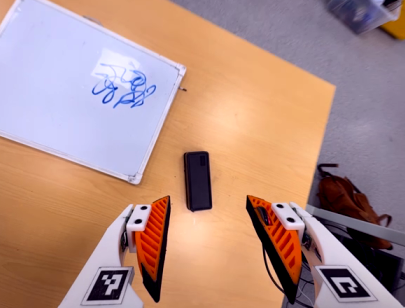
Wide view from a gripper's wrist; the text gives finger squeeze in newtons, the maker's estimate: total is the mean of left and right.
{"total": 0.0}